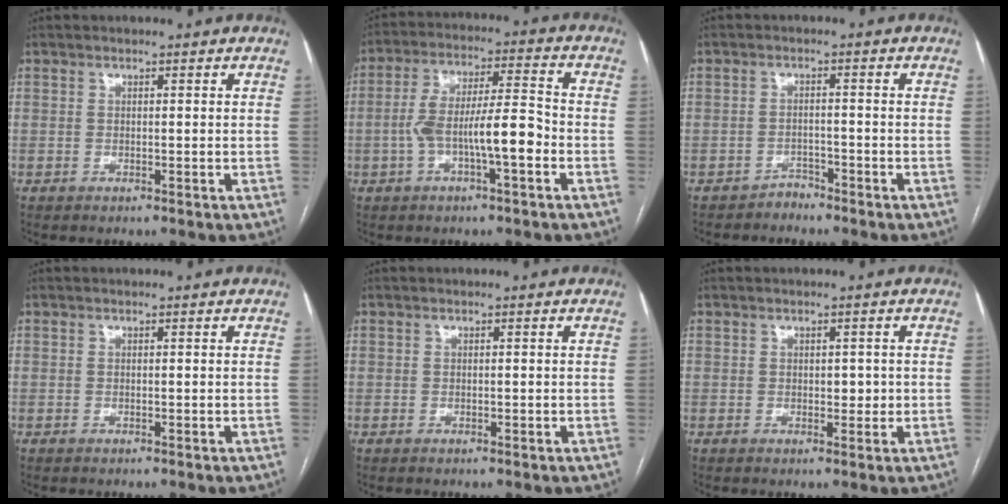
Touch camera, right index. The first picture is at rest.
{"total": 10.3, "force": [-2.9, 1.8, 9.8], "torque": [-0.182, 0.024, -0.051]}
{"total": 1.8, "force": [-1.7, 0.5, -0.3], "torque": [0.009, 0.000, -0.028]}
{"total": 0.0}
{"total": 0.0}
{"total": 1.9, "force": [0.0, 1.2, 1.4], "torque": [-0.017, 0.003, 0.002]}